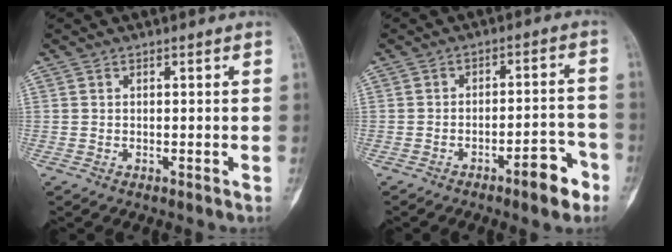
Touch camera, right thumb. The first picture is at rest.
{"total": 7.2, "force": [-4.4, 2.2, 5.2], "torque": [-0.059, 0.038, -0.059]}